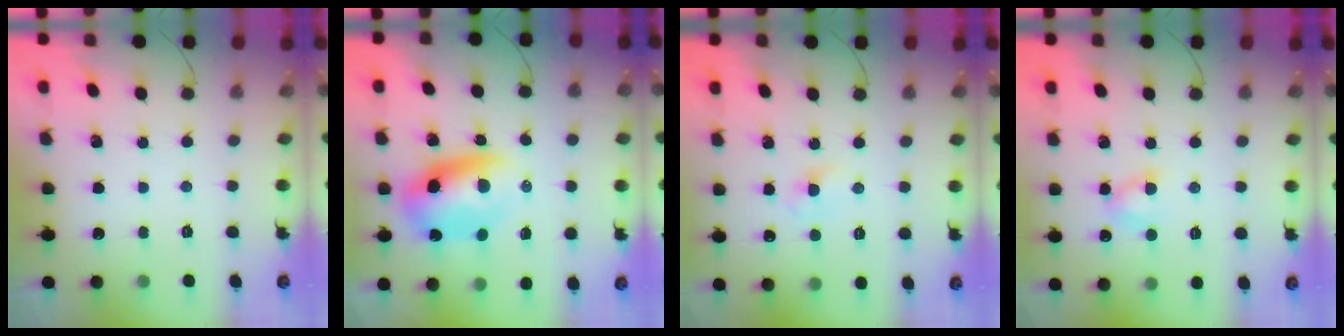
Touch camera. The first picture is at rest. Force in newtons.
{"total": 10.3, "press": 9.9, "slide": 2.9}
{"total": 2.7, "press": 2.5, "slide": 1.1}
{"total": 4.3, "press": 4.2, "slide": 0.7}